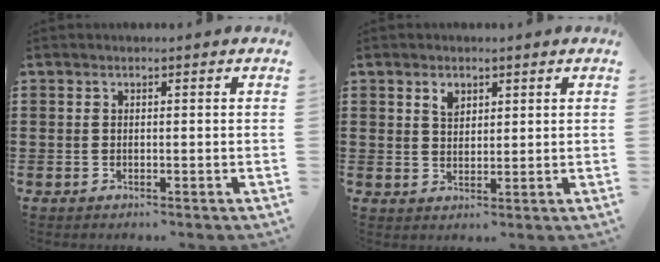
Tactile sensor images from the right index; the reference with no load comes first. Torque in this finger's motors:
{"motor_torque": [0.03, -0.03, 0.05, 0.04]}